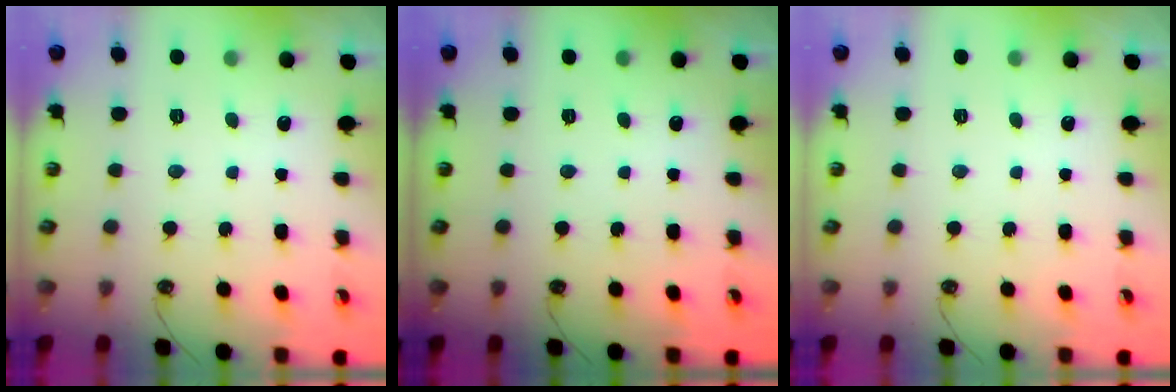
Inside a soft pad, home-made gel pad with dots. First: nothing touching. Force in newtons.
{"total": 0.0}
{"total": 0.0}